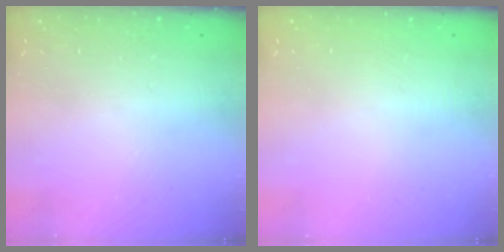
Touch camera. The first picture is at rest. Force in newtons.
{"total": 0.0}